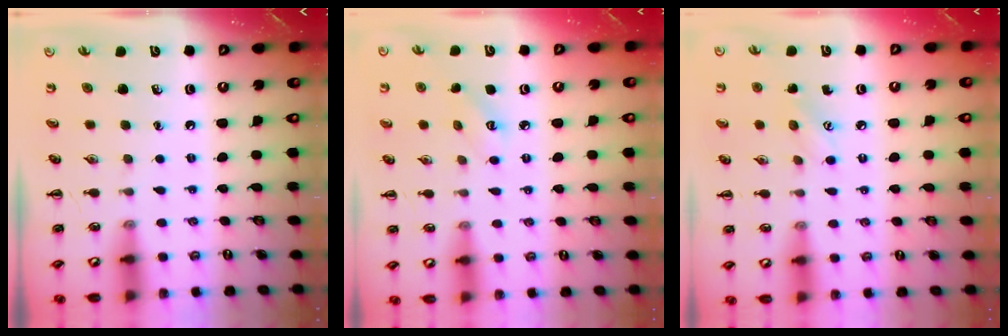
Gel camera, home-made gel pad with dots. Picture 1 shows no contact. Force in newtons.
{"total": 3.5, "press": 3.4, "slide": 0.7}
{"total": 4.7, "press": 4.6, "slide": 1.3}